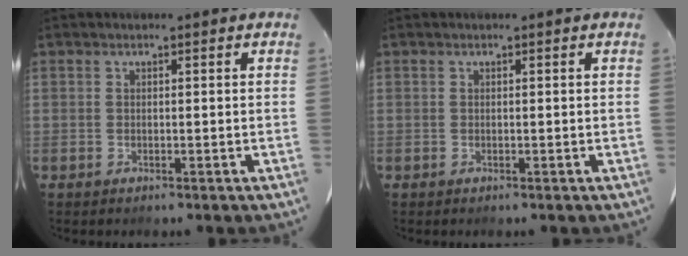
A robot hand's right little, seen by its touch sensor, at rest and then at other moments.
{"total": 0.0}